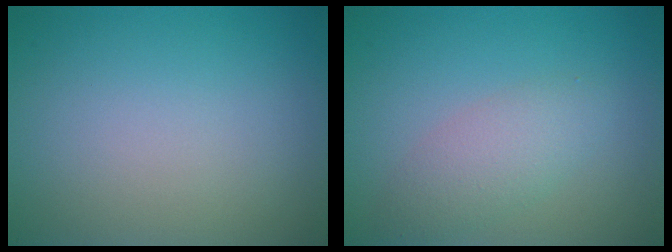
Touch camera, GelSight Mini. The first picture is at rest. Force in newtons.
{"total": 2.8, "press": 2.8, "slide": 0.0}